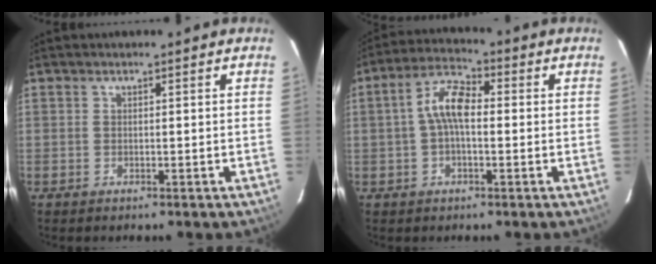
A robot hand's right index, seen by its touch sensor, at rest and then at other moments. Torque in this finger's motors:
{"motor_torque": [0.56, -0.04, 0.35, 0.13]}